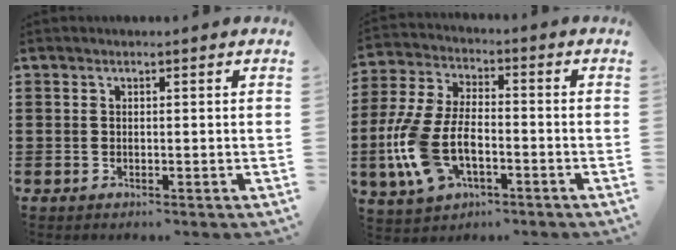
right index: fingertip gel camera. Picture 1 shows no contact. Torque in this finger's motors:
{"motor_torque": [2.14, 0.00, 1.05, 0.21]}